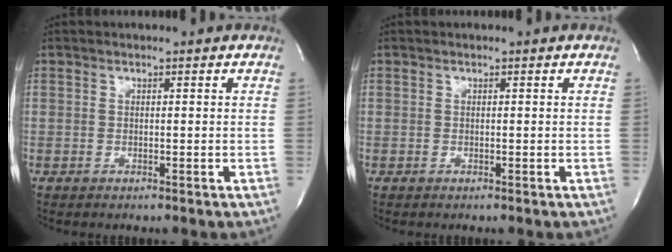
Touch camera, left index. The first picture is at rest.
{"total": 0.7, "force": [-0.7, 0.0, -0.1], "torque": [0.003, -0.005, -0.012]}